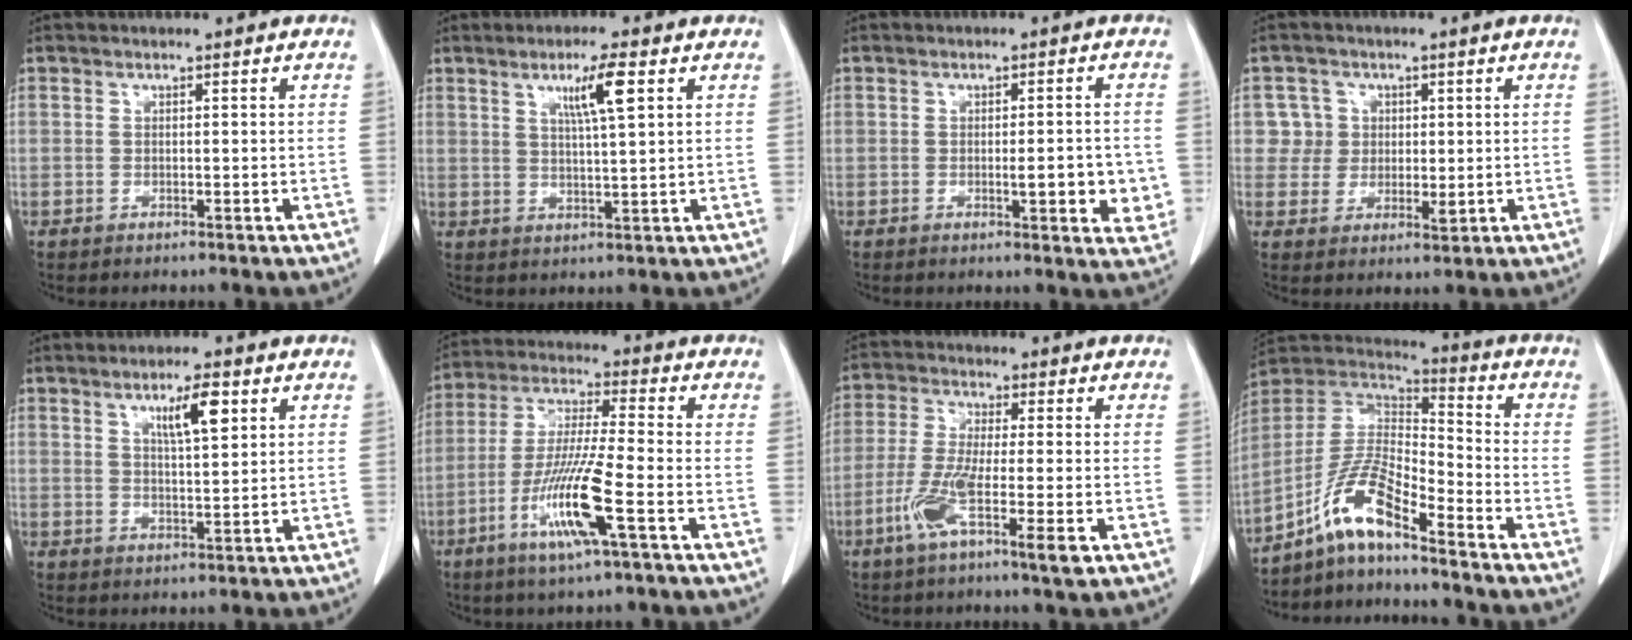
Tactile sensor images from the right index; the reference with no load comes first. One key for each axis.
{"total": 5.7, "fx": 2.5, "fy": -0.2, "fz": 5.1, "tx": -0.087, "ty": -0.001, "tz": 0.043}
{"total": 6.0, "fx": -1.2, "fy": 1.5, "fz": 5.7, "tx": -0.066, "ty": -0.003, "tz": -0.013}
{"total": 4.6, "fx": 1.2, "fy": 4.4, "fz": 0.3, "tx": 0.010, "ty": 0.004, "tz": 0.021}
{"total": 5.6, "fx": 2.7, "fy": 0.9, "fz": 4.8, "tx": -0.082, "ty": 0.000, "tz": 0.046}
{"total": 12.2, "fx": -4.9, "fy": -0.3, "fz": 11.2, "tx": -0.225, "ty": -0.019, "tz": -0.097}
{"total": 9.8, "fx": -3.9, "fy": 0.4, "fz": 9.0, "tx": -0.172, "ty": -0.021, "tz": -0.075}
{"total": 10.2, "fx": -7.4, "fy": 1.0, "fz": 7.0, "tx": -0.157, "ty": 0.015, "tz": -0.142}